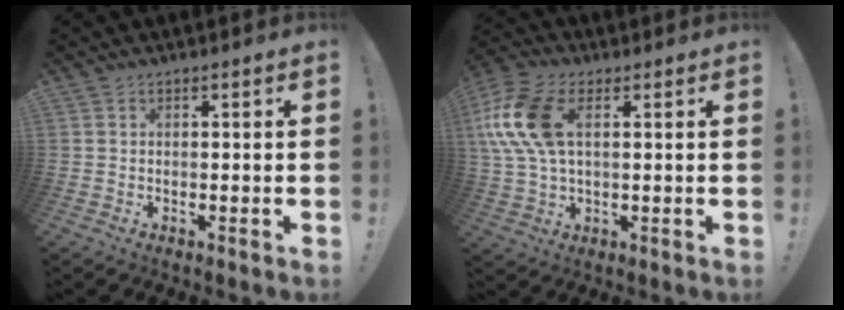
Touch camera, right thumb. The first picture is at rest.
{"total": 15.8, "force": [3.6, 9.2, 12.3], "torque": [-0.258, 0.002, 0.071]}